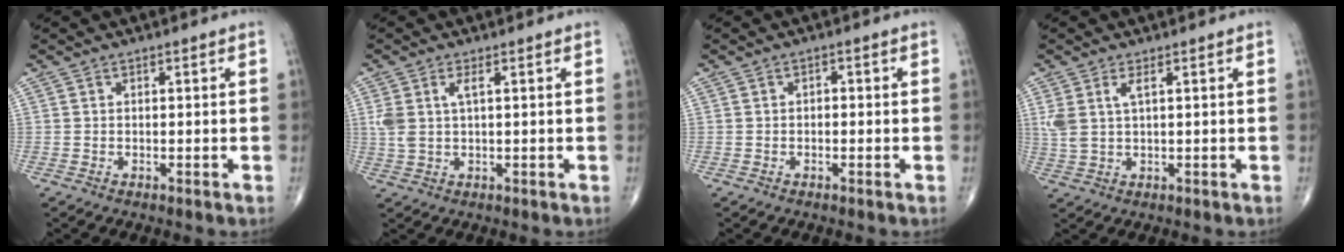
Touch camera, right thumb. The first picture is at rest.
{"total": 4.1, "force": [1.2, 1.6, 3.6], "torque": [-0.097, 0.006, 0.029]}
{"total": 1.0, "force": [-0.2, 0.7, 0.6], "torque": [-0.004, 0.005, -0.007]}
{"total": 4.3, "force": [1.5, 1.6, 3.7], "torque": [-0.096, 0.000, 0.039]}